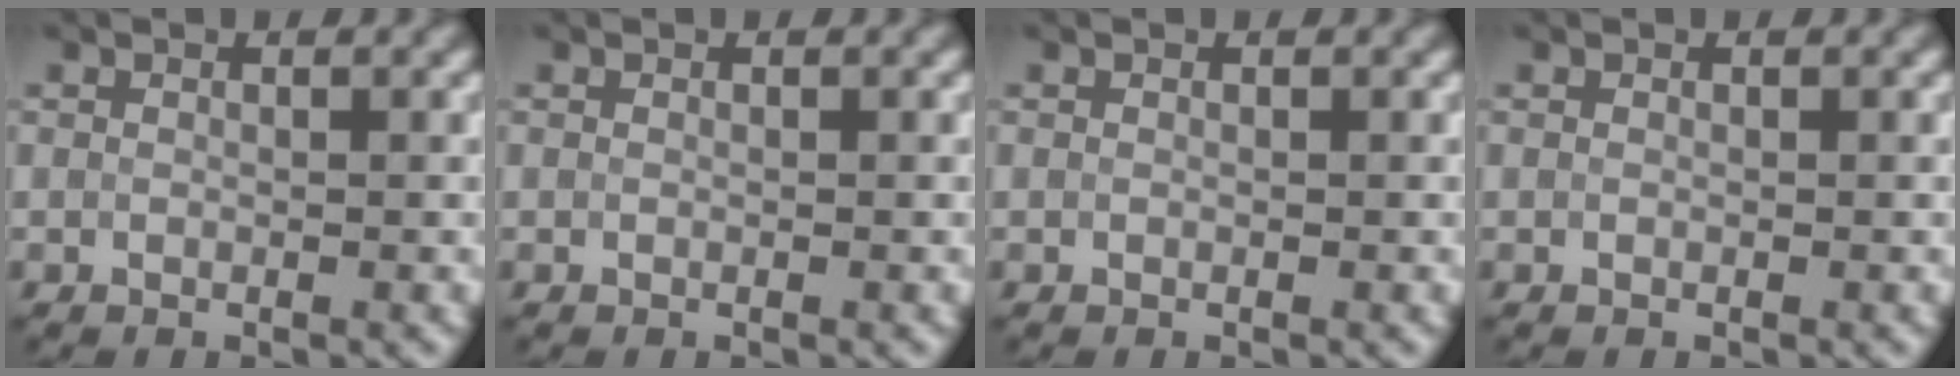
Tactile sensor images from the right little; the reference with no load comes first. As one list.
[{"total": 0.0}, {"total": 0.0}, {"total": 0.0}]